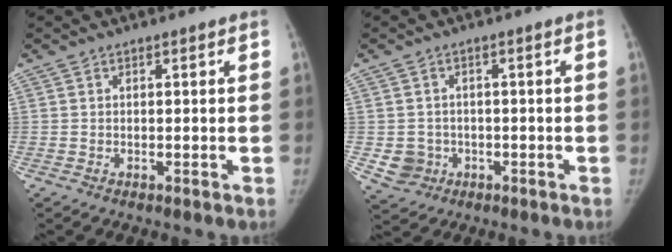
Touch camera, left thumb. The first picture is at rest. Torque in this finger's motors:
{"motor_torque": [0.02, 0.07, 0.19, -0.30, 0.04]}